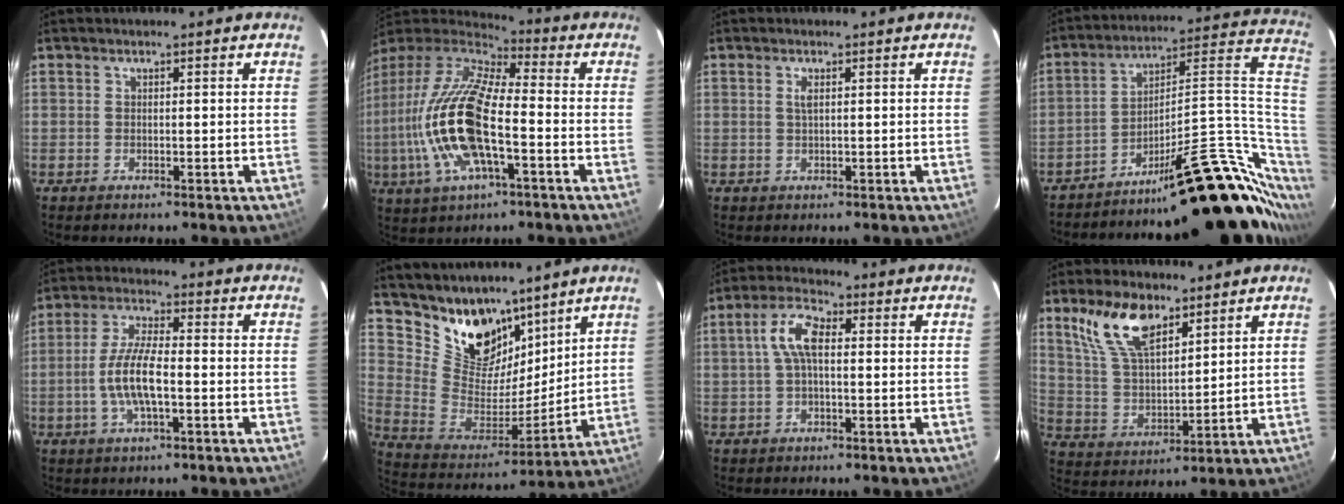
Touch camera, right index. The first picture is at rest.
{"total": 20.9, "force": [-4.5, 7.1, 19.2], "torque": [-0.385, -0.016, -0.093]}
{"total": 1.2, "force": [0.4, 0.3, 1.1], "torque": [-0.023, 0.002, 0.007]}
{"total": 23.2, "force": [-9.8, 7.8, 19.5], "torque": [-0.231, 0.047, -0.135]}
{"total": 8.8, "force": [-2.1, 2.5, 8.2], "torque": [-0.168, 0.001, -0.042]}
{"total": 16.8, "force": [12.1, 9.8, 6.2], "torque": [-0.145, 0.005, 0.237]}
{"total": 6.8, "force": [0.7, 3.0, 6.0], "torque": [-0.125, 0.020, 0.011]}
{"total": 12.2, "force": [7.7, 5.6, 7.7], "torque": [-0.150, 0.016, 0.159]}